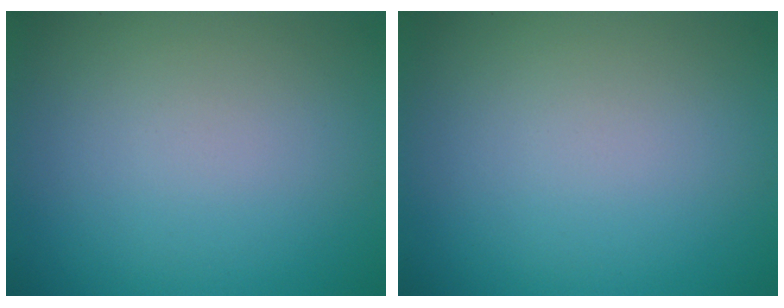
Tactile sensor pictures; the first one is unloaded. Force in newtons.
{"total": 0.0}